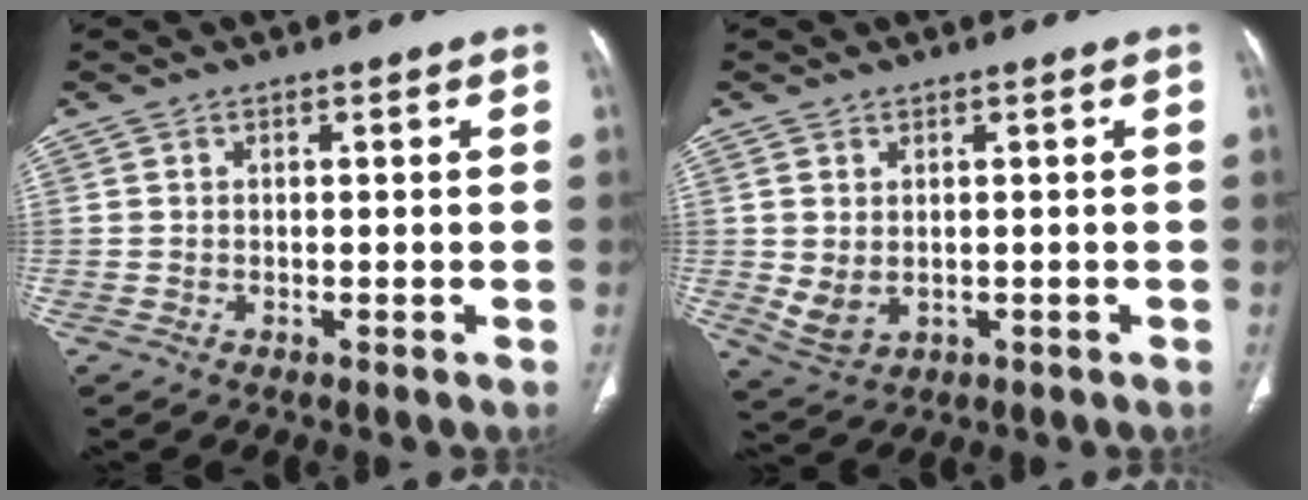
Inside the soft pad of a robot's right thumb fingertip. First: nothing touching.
{"total": 4.4, "force": [0.0, 3.2, 3.1], "torque": [-0.060, -0.005, 0.017]}